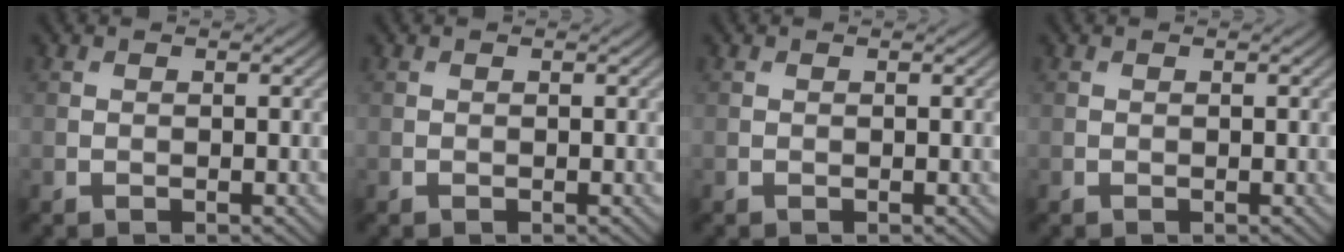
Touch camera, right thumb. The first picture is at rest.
{"total": 0.0}
{"total": 0.0}
{"total": 0.0}